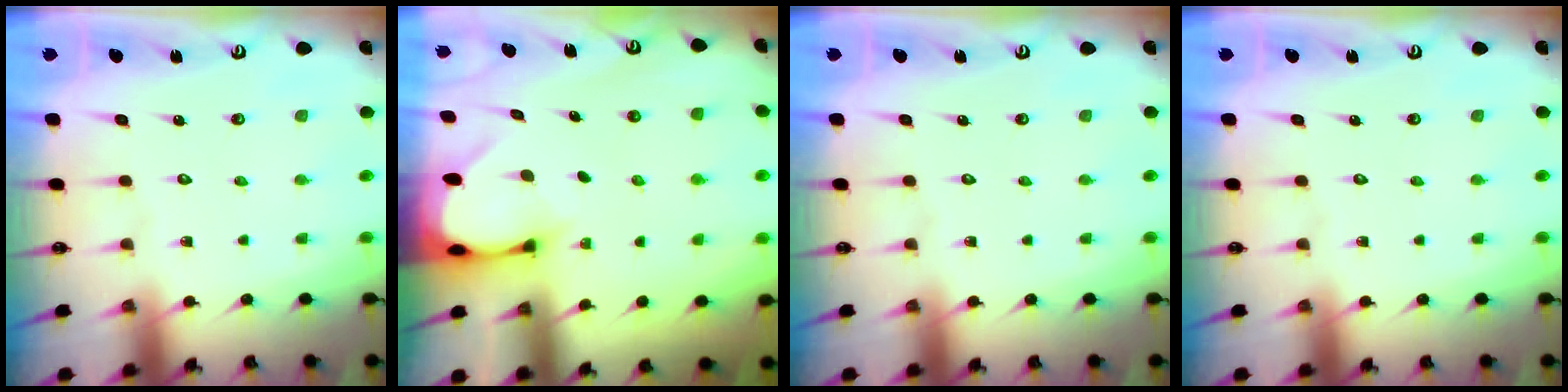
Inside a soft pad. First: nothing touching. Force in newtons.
{"total": 2.1, "press": 2.1, "slide": 0.1}
{"total": 0.0}
{"total": 0.0}